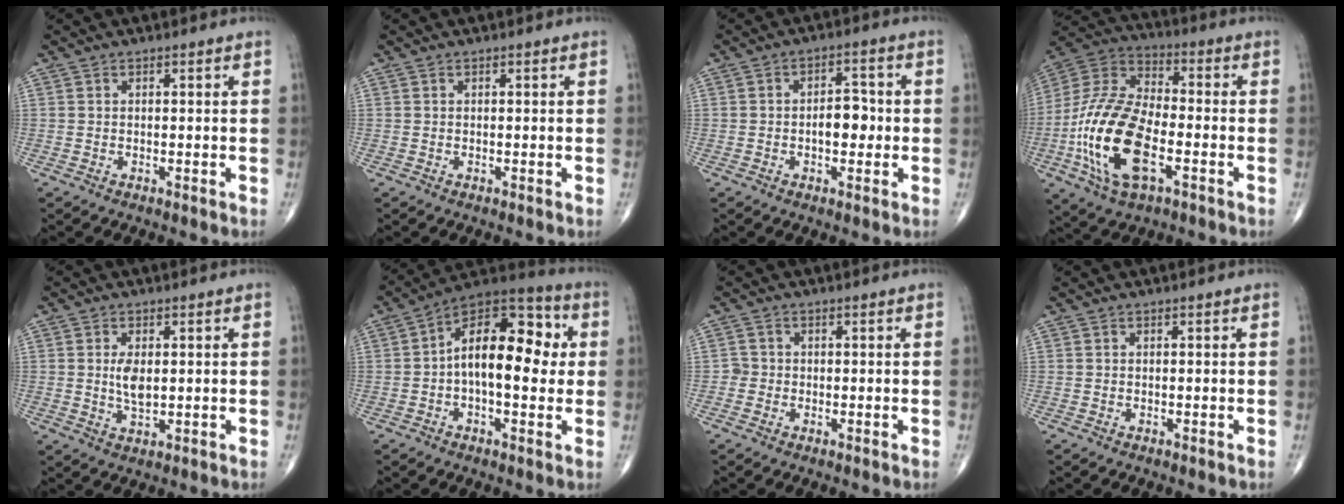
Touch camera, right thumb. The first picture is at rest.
{"total": 0.0}
{"total": 5.5, "force": [-0.7, 3.2, 4.4], "torque": [-0.051, 0.015, -0.015]}
{"total": 20.9, "force": [-6.1, 10.0, 17.3], "torque": [-0.359, 0.019, -0.112]}
{"total": 4.2, "force": [0.6, 2.1, 3.6], "torque": [-0.068, -0.010, 0.014]}
{"total": 17.4, "force": [1.1, 9.1, 14.8], "torque": [-0.200, 0.040, 0.008]}
{"total": 1.4, "force": [-0.4, 1.4, 0.0], "torque": [0.011, 0.007, -0.012]}
{"total": 0.0}